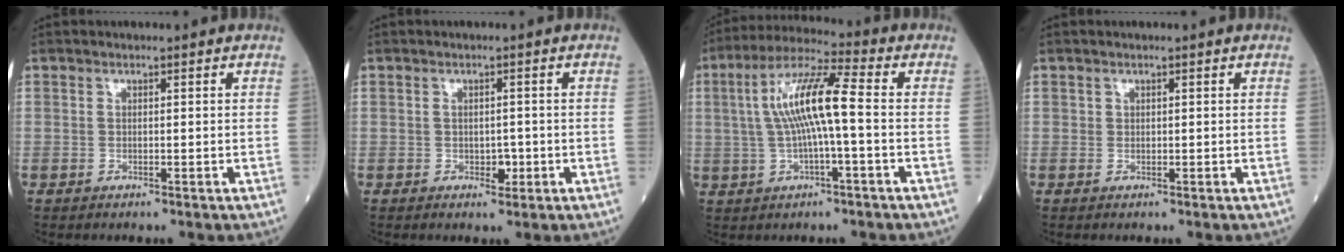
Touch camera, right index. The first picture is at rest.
{"total": 1.8, "force": [-0.6, 1.2, 1.2], "torque": [-0.011, 0.002, -0.005]}
{"total": 10.6, "force": [0.3, 1.0, 10.6], "torque": [-0.204, 0.023, 0.003]}
{"total": 0.0}